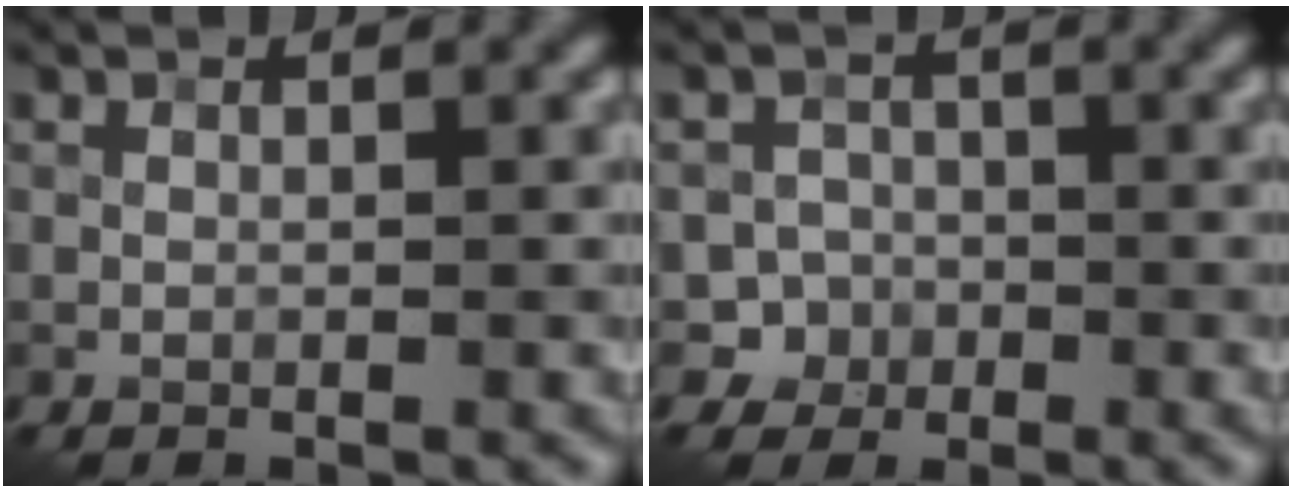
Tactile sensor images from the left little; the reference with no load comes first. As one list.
[{"total": 2.6, "force": [-1.3, 2.3, -0.1], "torque": [0.032, 0.006, -0.025]}]